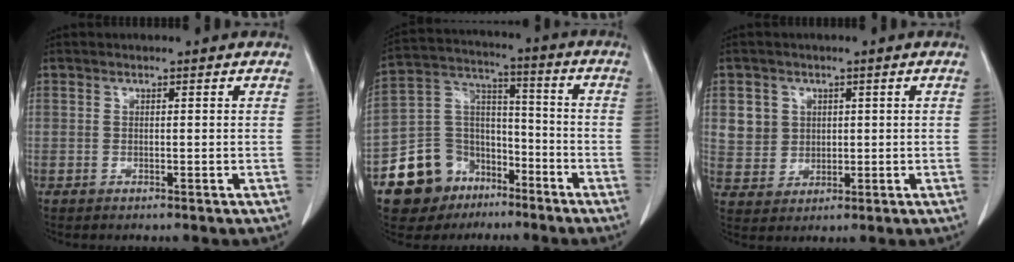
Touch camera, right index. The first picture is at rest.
{"total": 12.8, "force": [-7.5, 9.9, 3.2], "torque": [-0.066, 0.069, -0.124]}
{"total": 4.9, "force": [1.5, 4.6, 0.9], "torque": [-0.014, 0.011, 0.034]}